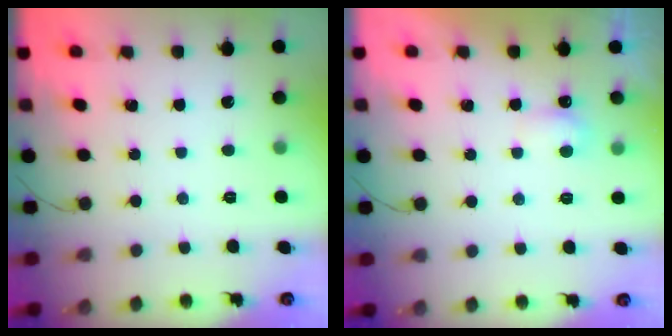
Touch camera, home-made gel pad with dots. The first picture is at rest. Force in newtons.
{"total": 3.3, "press": 3.2, "slide": 0.8}